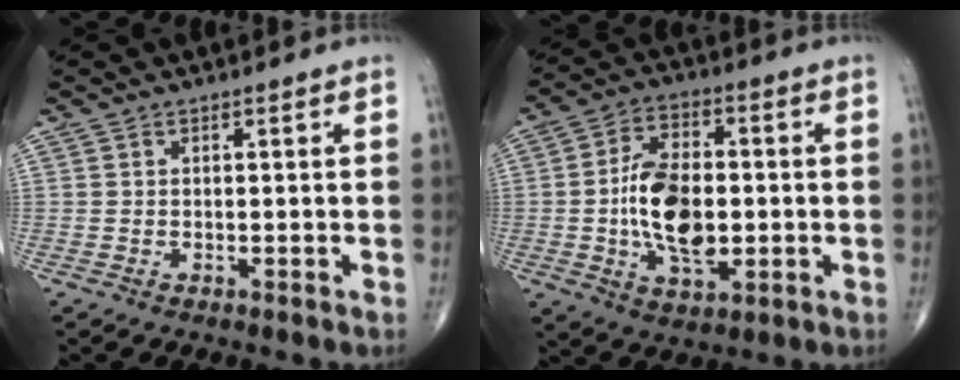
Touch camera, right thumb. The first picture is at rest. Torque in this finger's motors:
{"motor_torque": [2.52, 2.49, 1.65, -0.67, 0.16]}